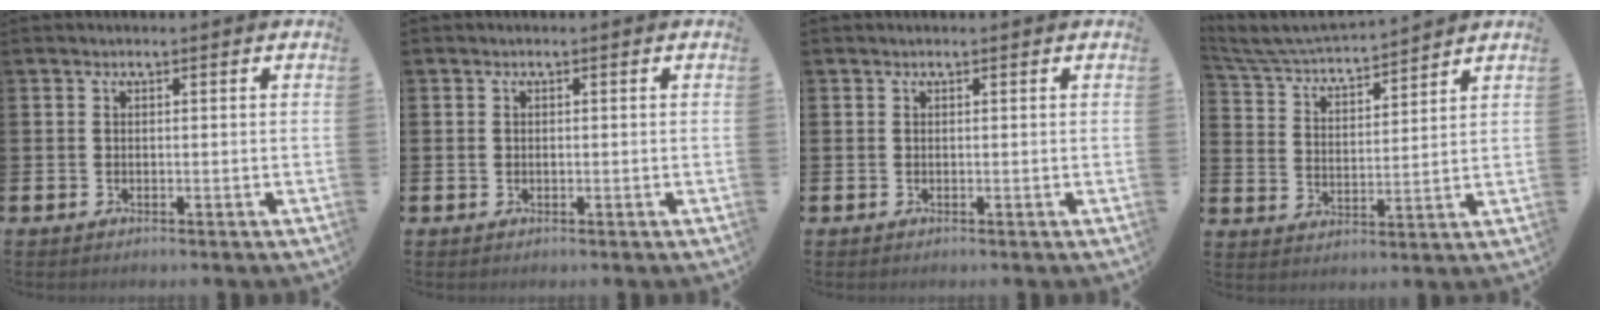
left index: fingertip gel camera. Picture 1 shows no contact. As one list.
[{"total": 0.6, "force": [0.1, 0.5, 0.3], "torque": [0.001, 0.000, -0.001]}, {"total": 0.0}, {"total": 5.0, "force": [4.9, 0.6, 0.7], "torque": [-0.040, -0.041, 0.081]}]